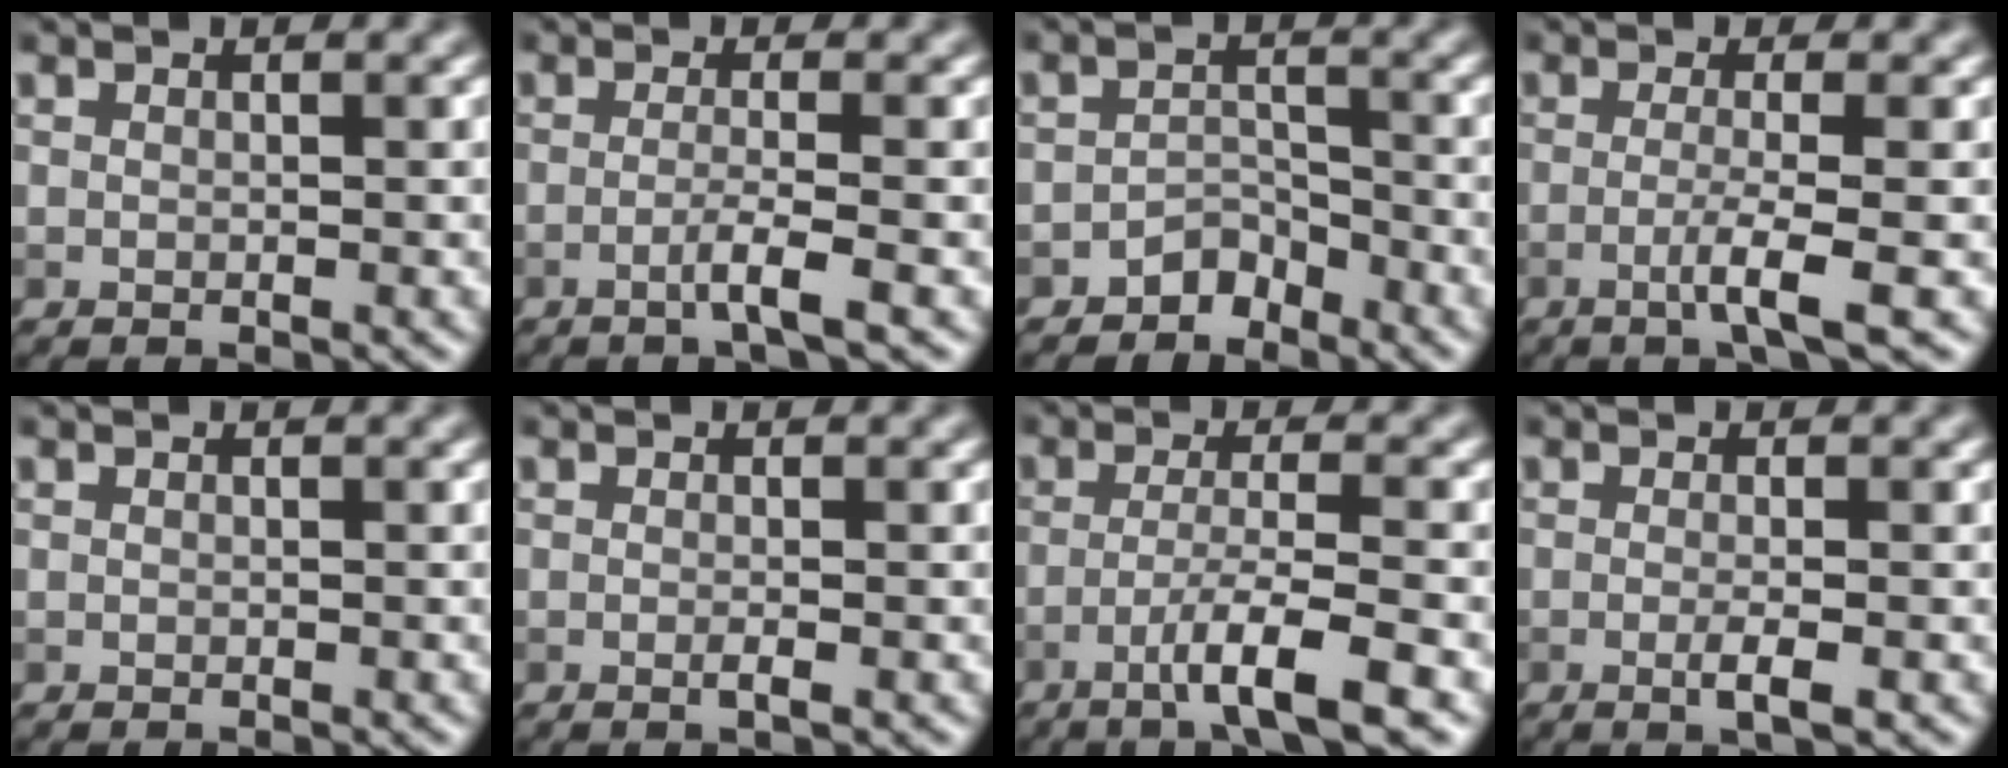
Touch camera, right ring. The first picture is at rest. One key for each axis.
{"total": 2.5, "fx": -1.1, "fy": 0.2, "fz": 2.2, "tx": -0.038, "ty": 0.000, "tz": -0.031}
{"total": 2.1, "fx": -1.8, "fy": 0.9, "fz": 0.2, "tx": 0.001, "ty": 0.009, "tz": -0.036}
{"total": 3.4, "fx": -1.2, "fy": 0.5, "fz": 3.1, "tx": -0.053, "ty": -0.004, "tz": -0.032}
{"total": 0.0}
{"total": 0.9, "fx": -0.4, "fy": 0.1, "fz": 0.8, "tx": -0.016, "ty": -0.004, "tz": -0.010}
{"total": 5.0, "fx": -2.6, "fy": 0.4, "fz": 4.3, "tx": -0.072, "ty": 0.002, "tz": -0.056}
{"total": 1.9, "fx": -0.6, "fy": 0.3, "fz": 1.8, "tx": -0.031, "ty": -0.006, "tz": -0.017}